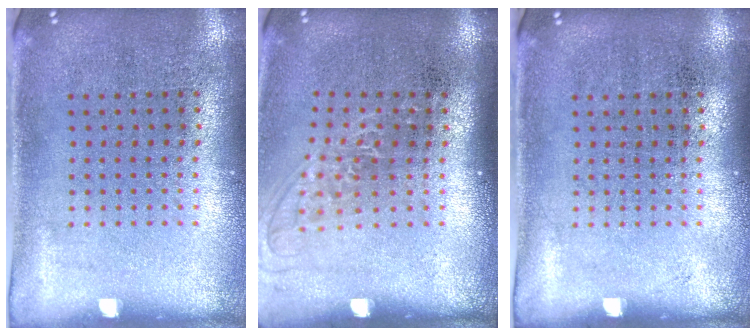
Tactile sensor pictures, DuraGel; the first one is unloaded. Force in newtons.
{"total": 1.3, "press": 1.0, "slide": 0.7}
{"total": 0.0}